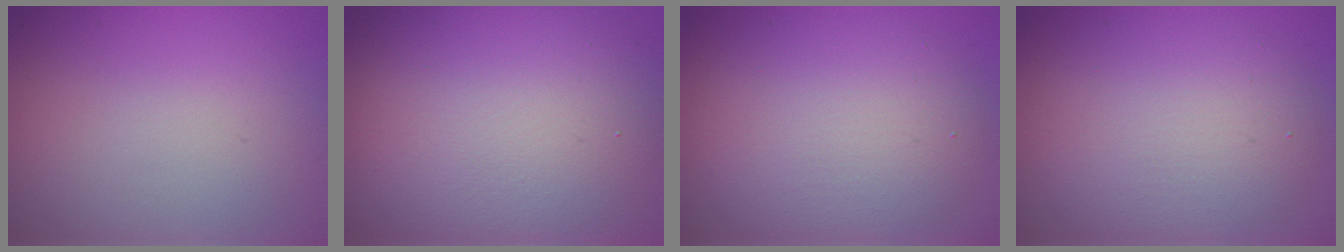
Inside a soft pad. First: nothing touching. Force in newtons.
{"total": 15.0, "press": 15.0, "slide": 0.4}
{"total": 7.3, "press": 7.3, "slide": 0.2}
{"total": 7.3, "press": 7.3, "slide": 0.2}